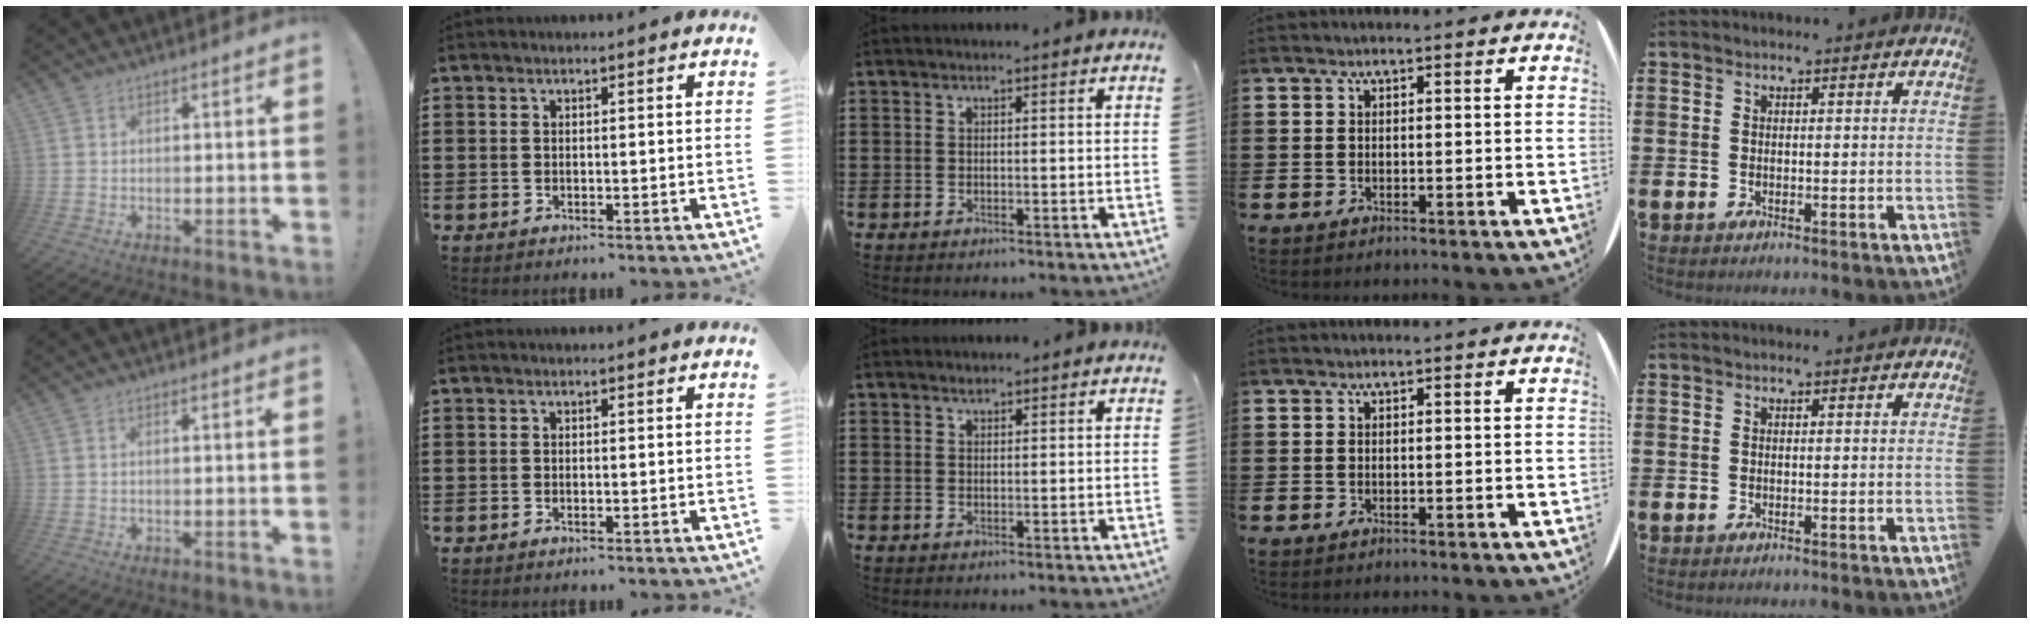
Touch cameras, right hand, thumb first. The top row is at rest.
{"thumb": {"total": 0.8, "force": [-0.3, 0.0, 0.7], "torque": [-0.015, 0.001, -0.005]}, "middle": {"total": 0.6, "force": [0.6, 0.3, 0.0], "torque": [-0.002, -0.001, 0.012]}}